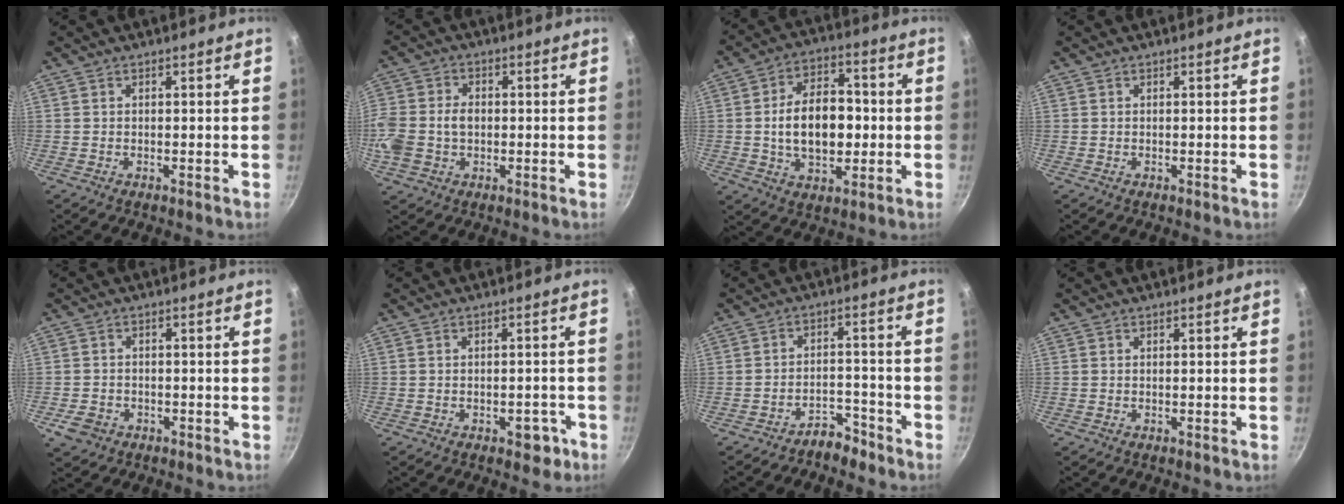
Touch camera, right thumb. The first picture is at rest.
{"total": 10.8, "force": [-0.9, 8.3, 6.9], "torque": [-0.153, 0.023, -0.023]}
{"total": 14.4, "force": [-0.7, 9.3, 11.0], "torque": [-0.153, 0.018, -0.012]}
{"total": 0.0}
{"total": 4.2, "force": [-1.9, 3.3, 1.8], "torque": [-0.038, 0.017, -0.027]}
{"total": 3.8, "force": [-1.8, 2.2, 2.5], "torque": [-0.009, 0.018, -0.013]}
{"total": 4.9, "force": [-4.2, 2.2, 1.3], "torque": [0.002, 0.044, -0.067]}
{"total": 0.0}